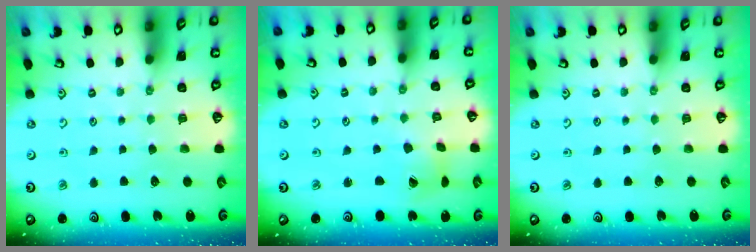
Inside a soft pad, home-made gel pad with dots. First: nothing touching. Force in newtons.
{"total": 4.1, "press": 4.1, "slide": 0.5}
{"total": 0.0}